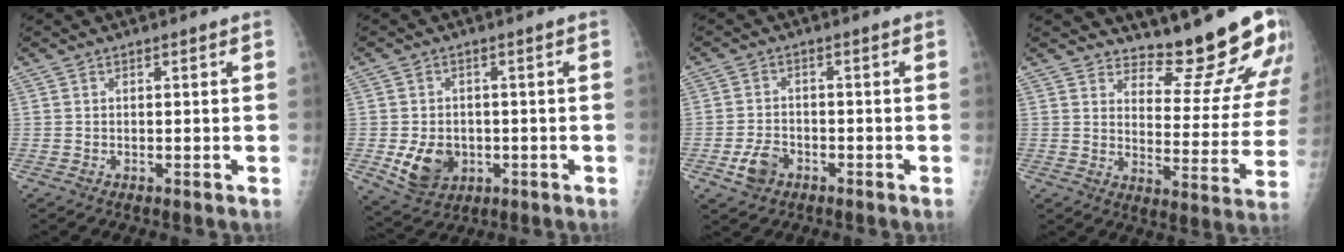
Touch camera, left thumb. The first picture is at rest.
{"total": 7.7, "force": [-1.6, 6.0, 4.5], "torque": [-0.058, -0.001, -0.012]}
{"total": 4.6, "force": [-2.2, 3.3, 2.4], "torque": [-0.043, 0.012, -0.037]}
{"total": 15.9, "force": [14.6, 3.7, 5.1], "torque": [-0.022, -0.150, 0.182]}